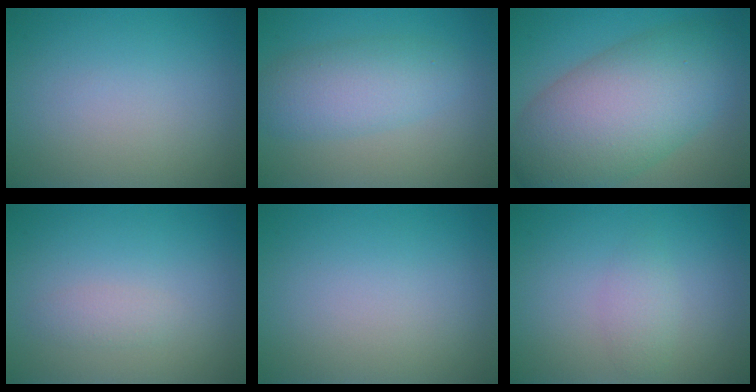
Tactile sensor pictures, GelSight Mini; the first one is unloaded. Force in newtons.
{"total": 4.4, "press": 4.4, "slide": 0.3}
{"total": 11.5, "press": 11.4, "slide": 0.3}
{"total": 1.1, "press": 1.1, "slide": 0.1}
{"total": 0.0}
{"total": 1.5, "press": 1.5, "slide": 0.0}